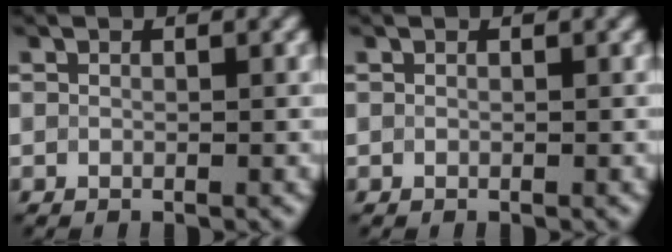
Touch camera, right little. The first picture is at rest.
{"total": 0.0}